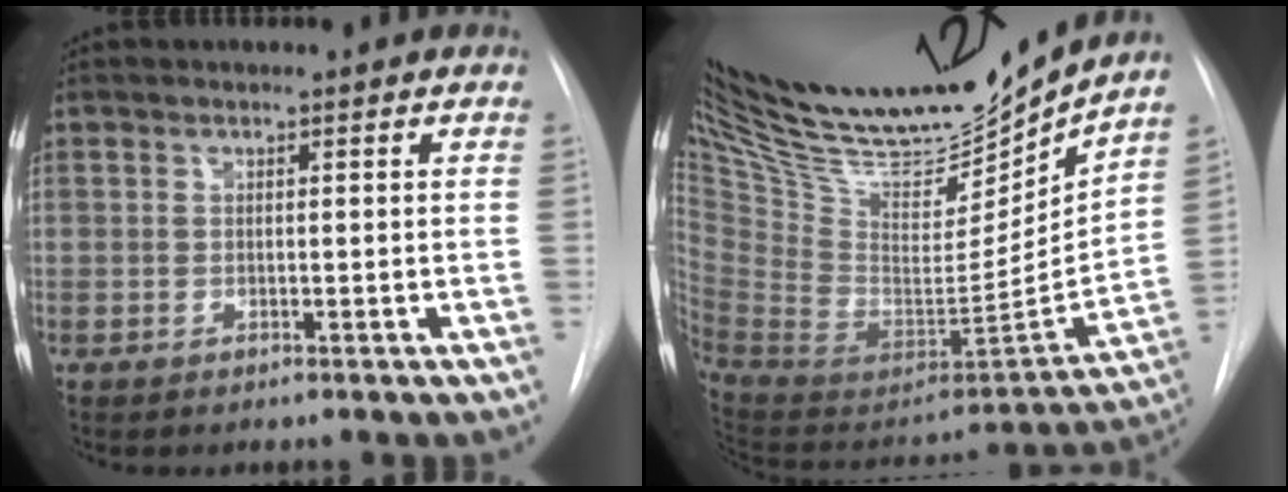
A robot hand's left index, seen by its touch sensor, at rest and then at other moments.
{"total": 32.0, "force": [27.9, 6.6, 14.3], "torque": [-0.278, -0.054, 0.453]}